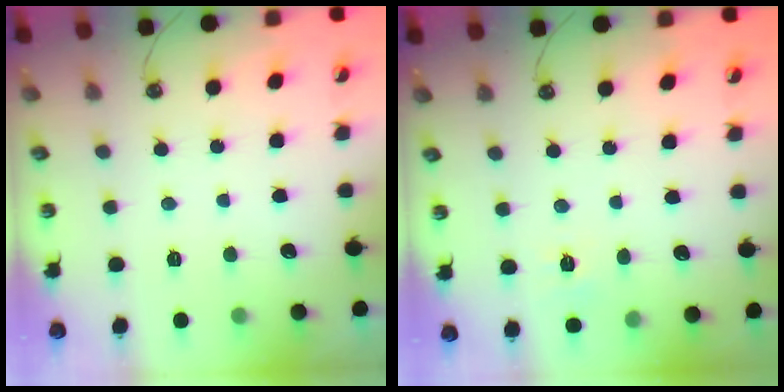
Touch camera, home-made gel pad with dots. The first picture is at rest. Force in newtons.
{"total": 5.3, "press": 5.3, "slide": 0.6}